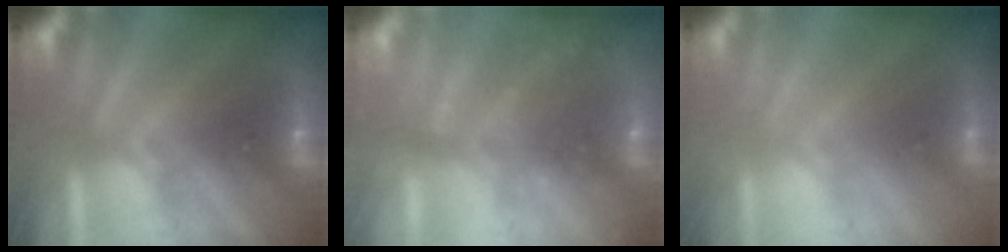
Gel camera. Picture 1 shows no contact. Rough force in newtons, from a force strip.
{"total": 2.5}
{"total": 2.5}